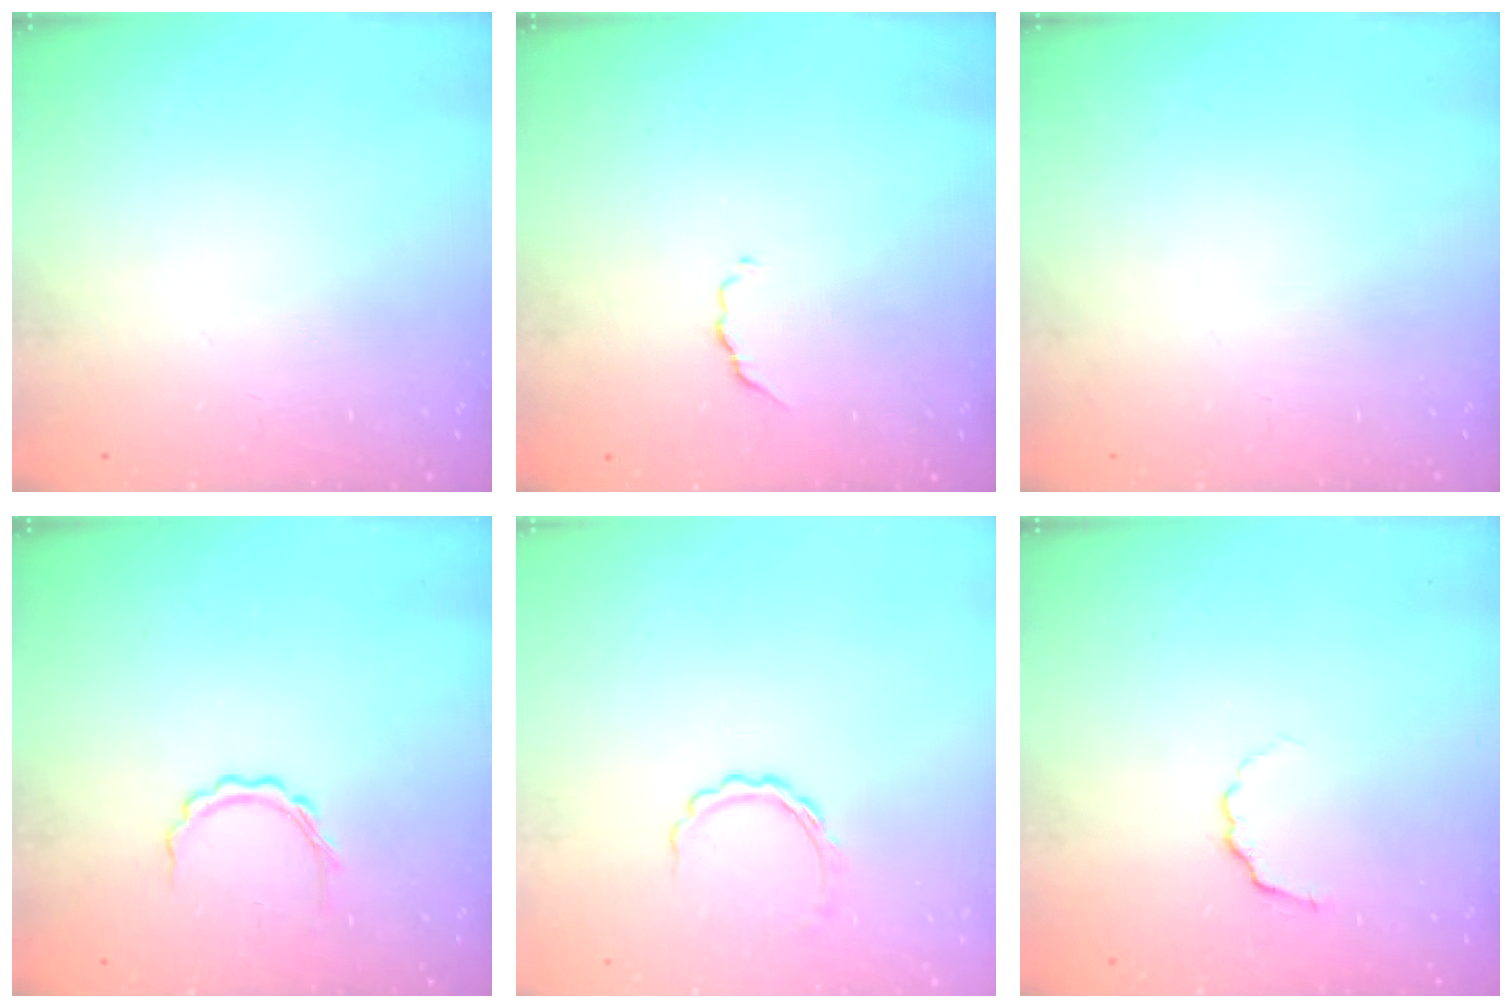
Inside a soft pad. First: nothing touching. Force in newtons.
{"total": 2.8, "press": 2.7, "slide": 0.5}
{"total": 0.0}
{"total": 4.1, "press": 4.0, "slide": 0.9}
{"total": 5.3, "press": 5.2, "slide": 1.0}
{"total": 3.3, "press": 3.1, "slide": 0.9}